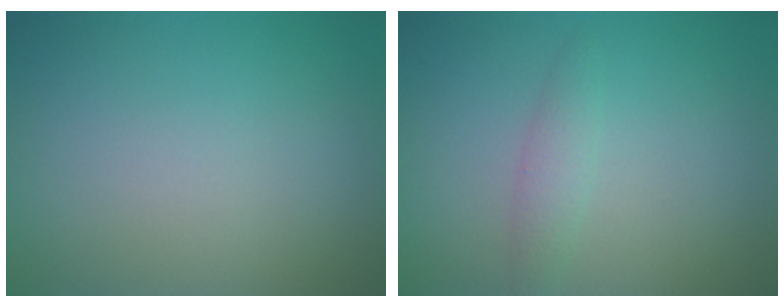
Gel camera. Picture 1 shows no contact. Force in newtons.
{"total": 1.5, "press": 1.5, "slide": 0.1}